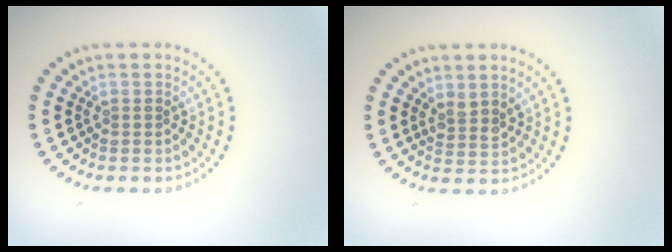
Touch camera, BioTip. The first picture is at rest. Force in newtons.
{"total": 1.5, "press": 1.2, "slide": 0.9}